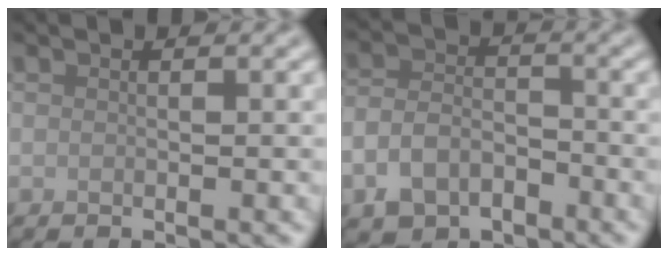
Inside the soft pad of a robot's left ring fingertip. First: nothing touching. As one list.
[{"total": 4.7, "force": [-2.6, 3.1, 2.4], "torque": [-0.048, -0.004, -0.056]}]